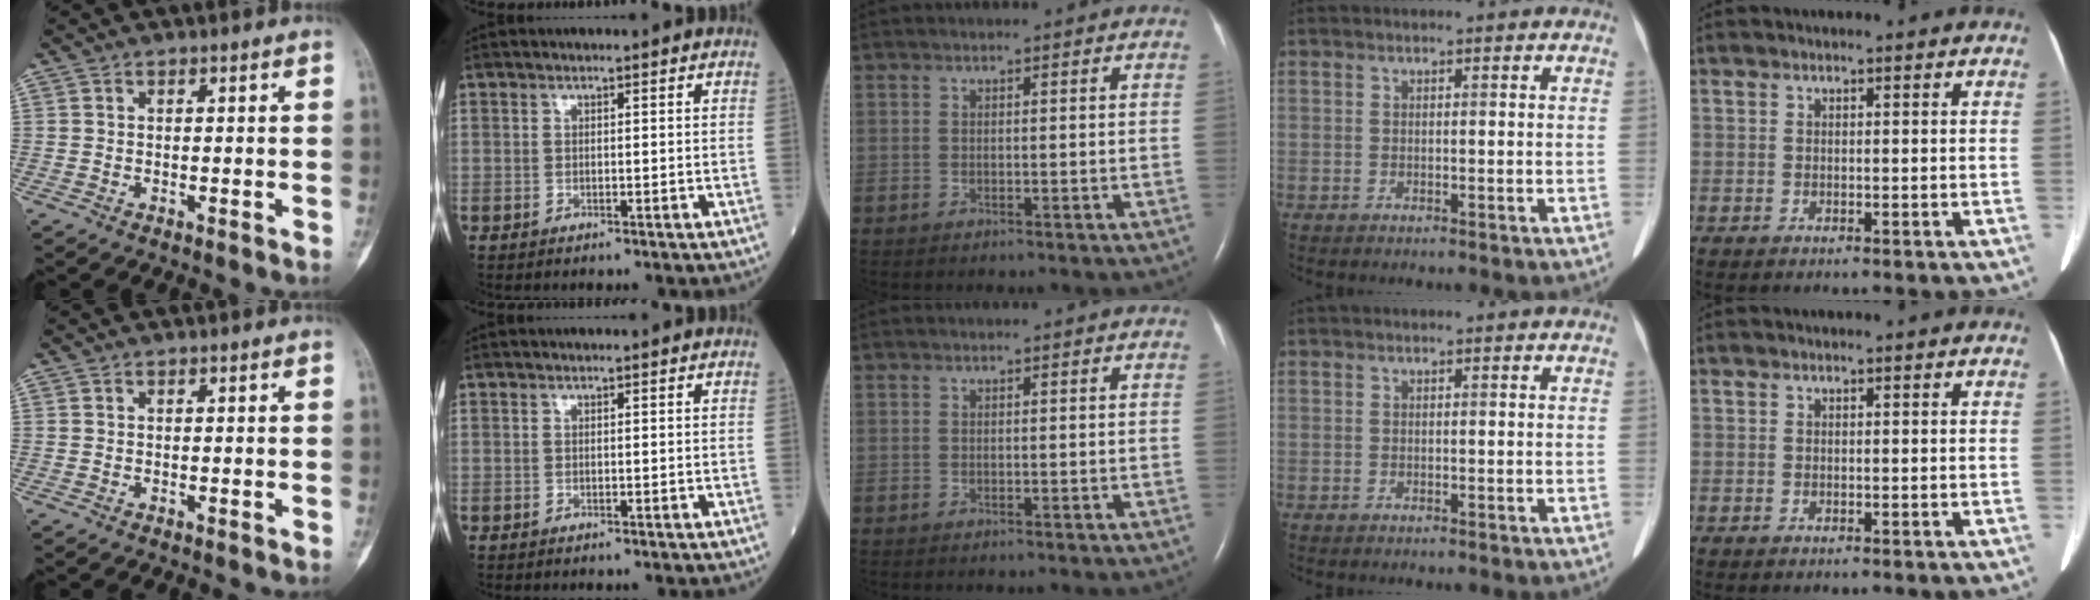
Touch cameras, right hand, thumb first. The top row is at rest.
{}